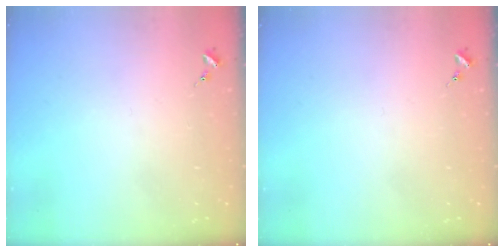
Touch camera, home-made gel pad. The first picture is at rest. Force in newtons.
{"total": 0.0}